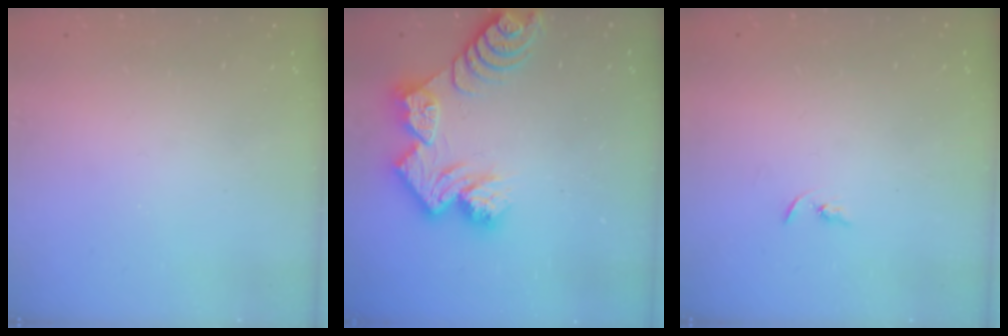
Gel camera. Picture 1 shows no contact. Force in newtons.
{"total": 12.5, "press": 12.5, "slide": 1.1}
{"total": 2.2, "press": 2.2, "slide": 0.2}